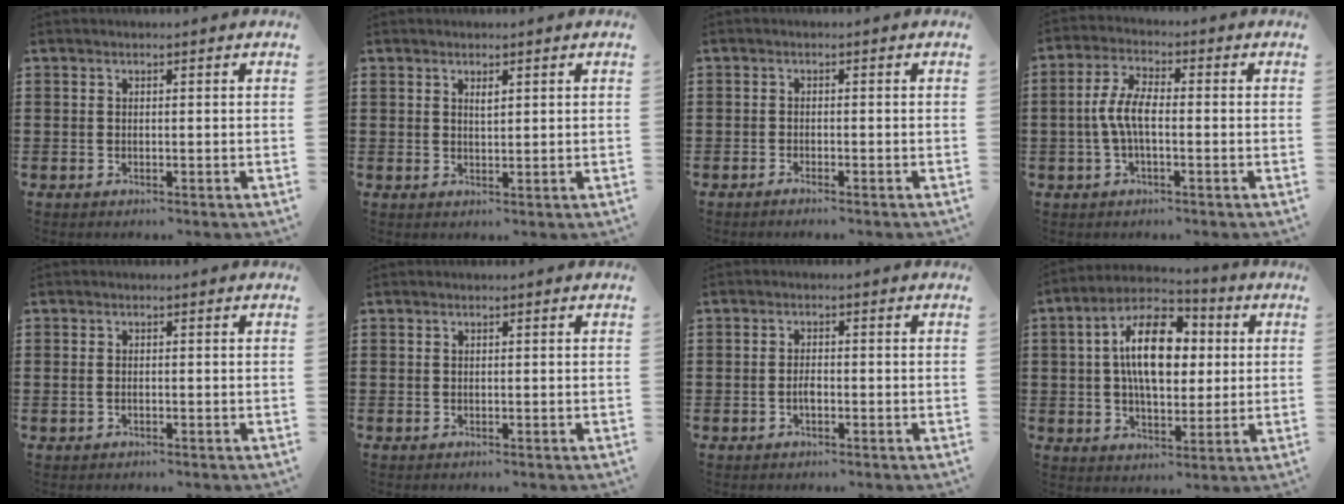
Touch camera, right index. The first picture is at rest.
{"total": 1.2, "force": [0.8, 0.3, 0.9], "torque": [-0.019, 0.001, 0.013]}
{"total": 1.1, "force": [-1.1, -0.2, 0.2], "torque": [-0.006, -0.003, -0.020]}
{"total": 5.7, "force": [-0.9, 2.1, 5.2], "torque": [-0.128, -0.005, -0.027]}
{"total": 0.8, "force": [-0.2, 0.4, 0.6], "torque": [-0.014, 0.001, -0.005]}
{"total": 0.0}
{"total": 1.7, "force": [-0.6, 0.8, 1.4], "torque": [-0.027, 0.002, -0.011]}
{"total": 13.1, "force": [2.5, 7.0, 10.8], "torque": [-0.203, 0.009, 0.038]}